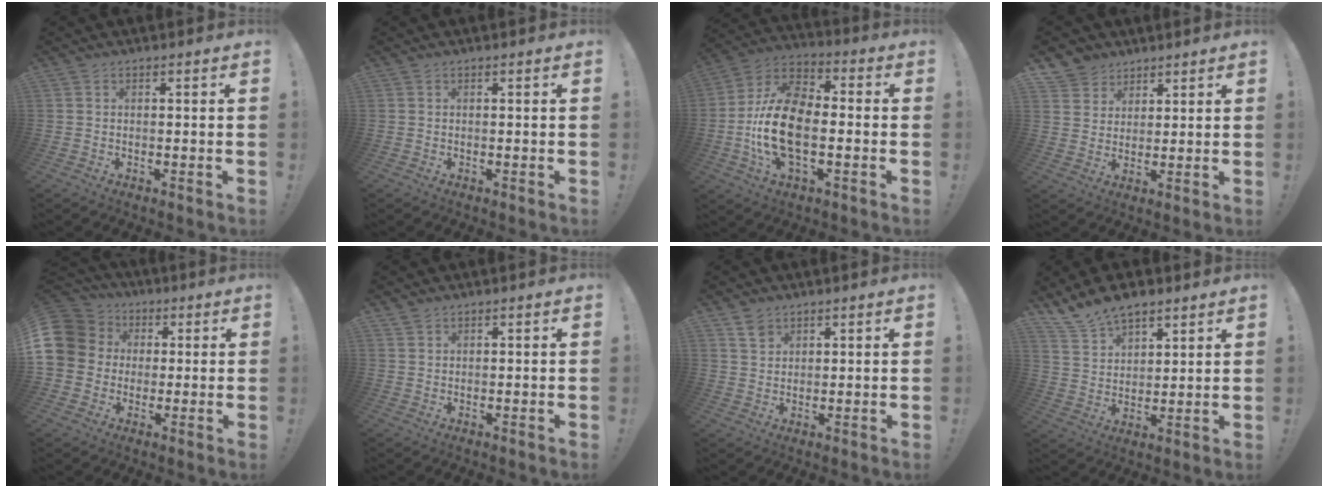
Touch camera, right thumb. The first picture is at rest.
{"total": 0.0}
{"total": 18.4, "force": [-3.5, 10.5, 14.7], "torque": [-0.287, 0.014, -0.056]}
{"total": 6.5, "force": [4.4, 4.8, 0.3], "torque": [-0.013, -0.034, 0.089]}
{"total": 13.1, "force": [2.0, 11.6, 5.7], "torque": [-0.110, 0.004, 0.042]}
{"total": 1.4, "force": [1.2, 0.5, 0.2], "torque": [-0.001, -0.006, 0.023]}
{"total": 4.0, "force": [2.9, 2.5, 1.3], "torque": [-0.017, -0.015, 0.053]}
{"total": 10.5, "force": [8.6, 5.3, 3.1], "torque": [-0.069, -0.057, 0.168]}